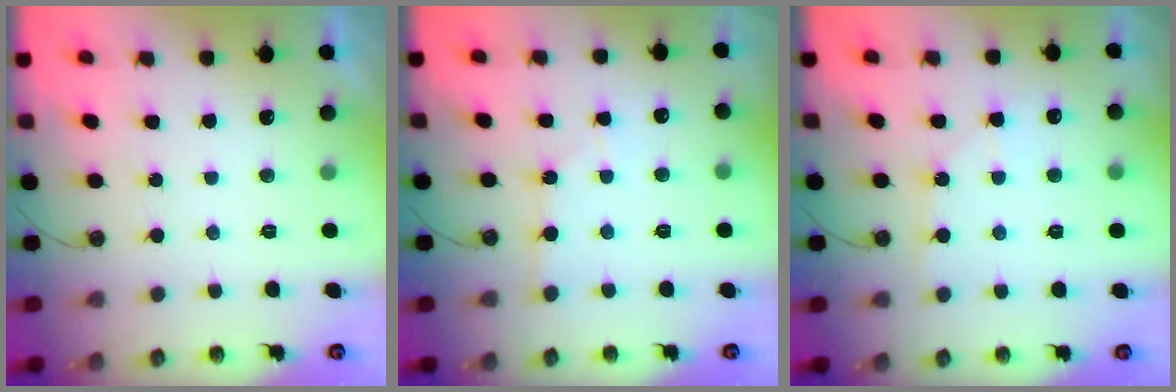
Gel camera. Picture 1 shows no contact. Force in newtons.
{"total": 2.6, "press": 2.6, "slide": 0.3}
{"total": 5.5, "press": 5.5, "slide": 0.6}